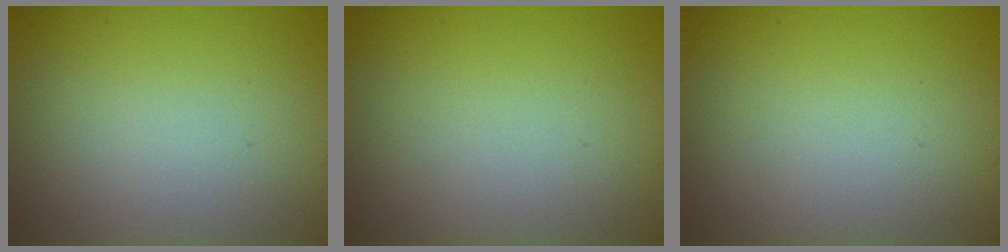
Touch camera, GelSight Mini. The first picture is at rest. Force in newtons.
{"total": 0.0}
{"total": 0.0}